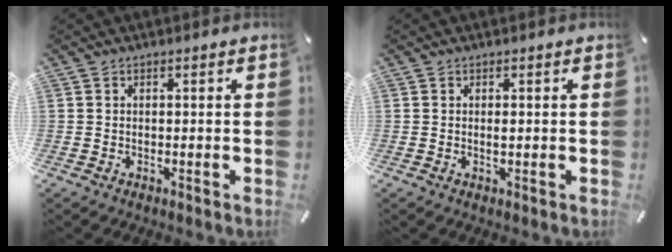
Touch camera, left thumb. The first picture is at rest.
{"total": 0.9, "force": [0.1, 0.3, 0.8], "torque": [-0.016, 0.000, 0.000]}